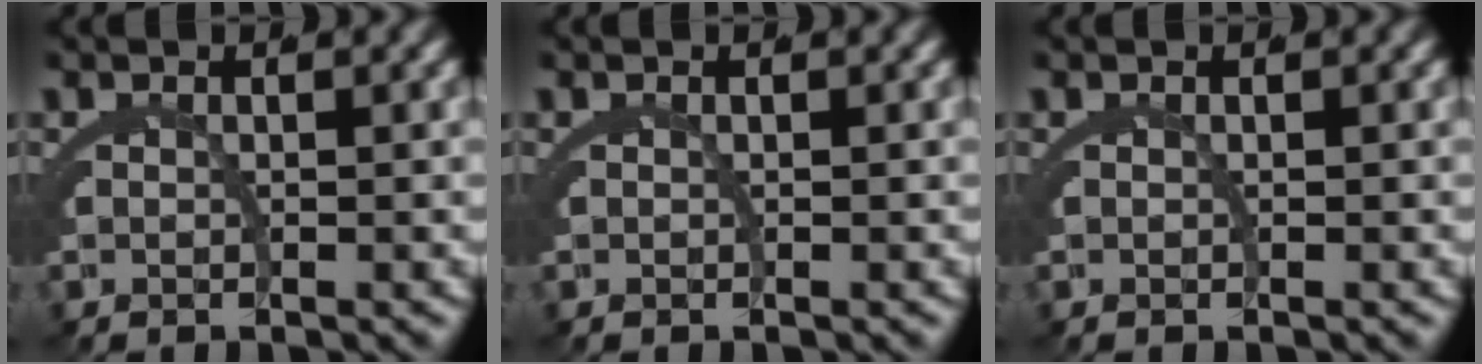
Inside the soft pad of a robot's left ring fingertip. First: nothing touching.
{"total": 0.0}
{"total": 0.0}